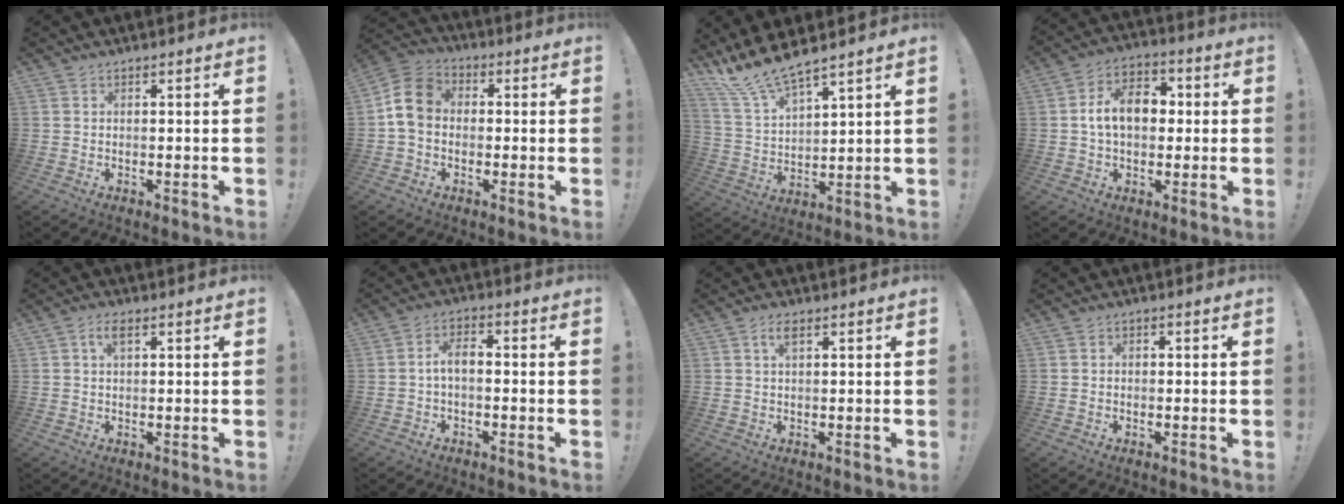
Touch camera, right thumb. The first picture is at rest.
{"total": 10.3, "force": [0.2, 8.0, 6.4], "torque": [-0.110, 0.026, 0.012]}
{"total": 10.9, "force": [10.1, 1.1, 4.0], "torque": [-0.101, -0.070, 0.183]}
{"total": 12.8, "force": [1.0, 8.6, 9.4], "torque": [-0.149, 0.018, 0.020]}
{"total": 3.2, "force": [1.2, 1.5, 2.5], "torque": [-0.050, 0.006, 0.019]}
{"total": 4.8, "force": [-0.7, 2.2, 4.2], "torque": [-0.083, 0.009, -0.015]}
{"total": 2.9, "force": [1.3, 1.1, 2.3], "torque": [-0.046, 0.004, 0.021]}
{"total": 1.2, "force": [-0.8, 0.8, 0.5], "torque": [-0.007, 0.004, -0.014]}